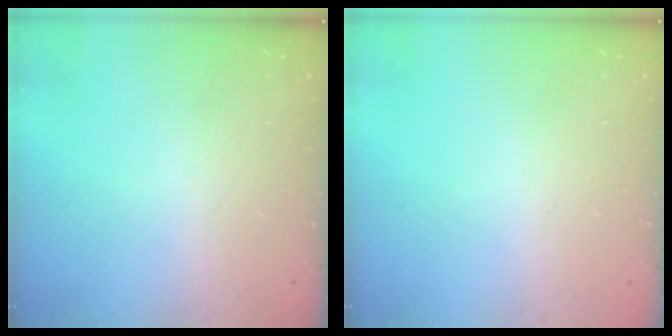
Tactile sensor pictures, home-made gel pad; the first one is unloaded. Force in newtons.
{"total": 0.0}